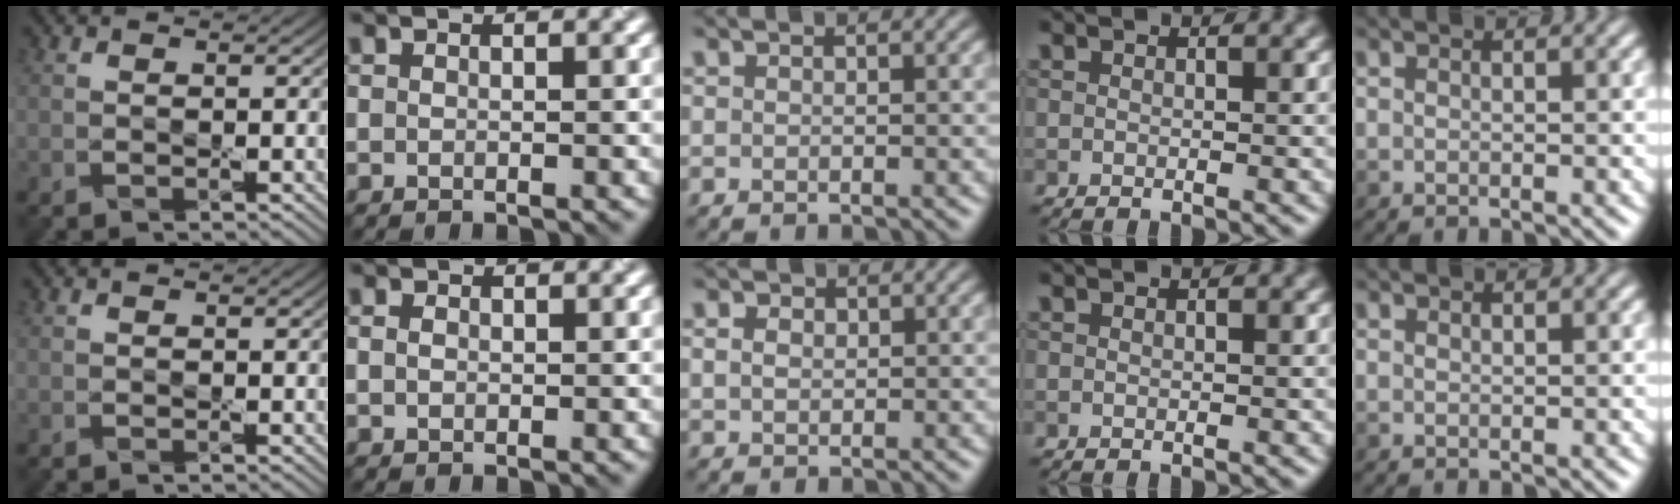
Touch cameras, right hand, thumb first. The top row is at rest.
{"index": {"total": 1.0, "force": [0.1, 0.8, 0.5], "torque": [-0.010, 0.000, 0.000]}, "middle": {"total": 1.8, "force": [0.7, 1.4, 1.0], "torque": [-0.020, 0.005, 0.004]}}